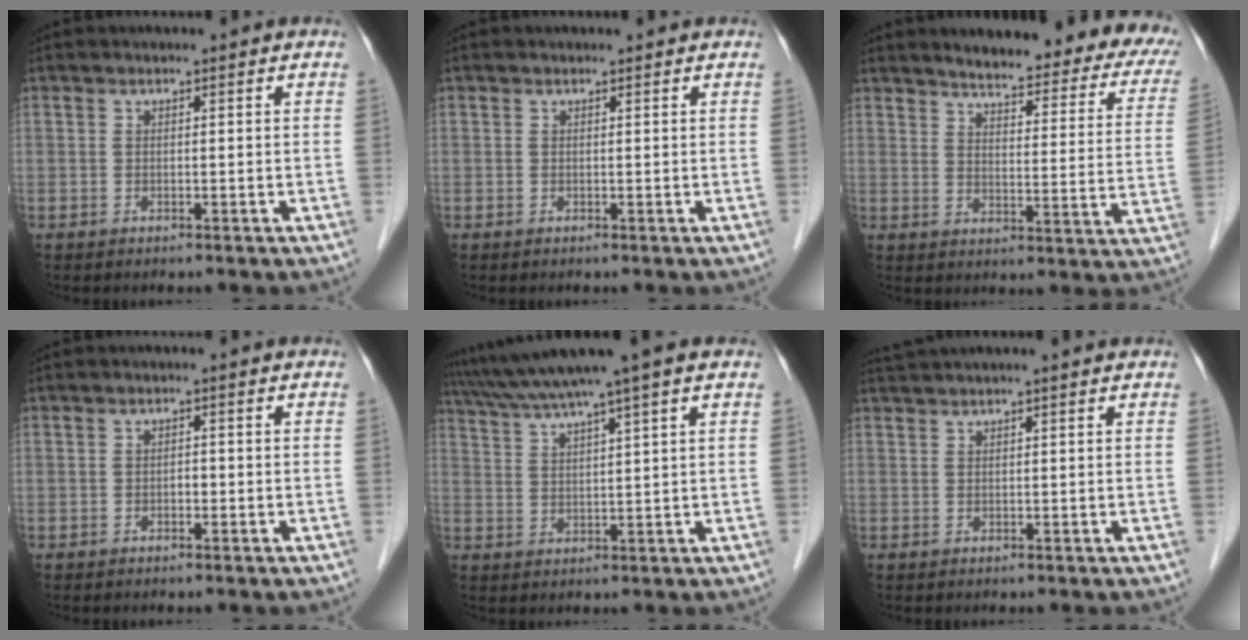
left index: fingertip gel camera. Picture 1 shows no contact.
{"total": 0.7, "force": [0.7, 0.2, 0.1], "torque": [-0.010, 0.006, 0.009]}
{"total": 20.9, "force": [17.7, 4.4, 10.2], "torque": [-0.107, -0.033, 0.193]}
{"total": 0.8, "force": [-0.5, 0.4, 0.5], "torque": [-0.007, 0.000, -0.010]}
{"total": 9.8, "force": [7.7, -1.8, 5.7], "torque": [-0.104, 0.028, 0.123]}
{"total": 5.0, "force": [4.5, -0.5, 2.3], "torque": [-0.030, 0.033, 0.068]}